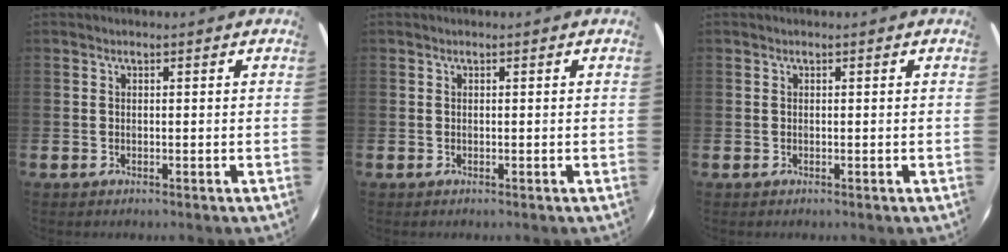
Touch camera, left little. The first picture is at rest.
{"total": 0.0}
{"total": 0.0}